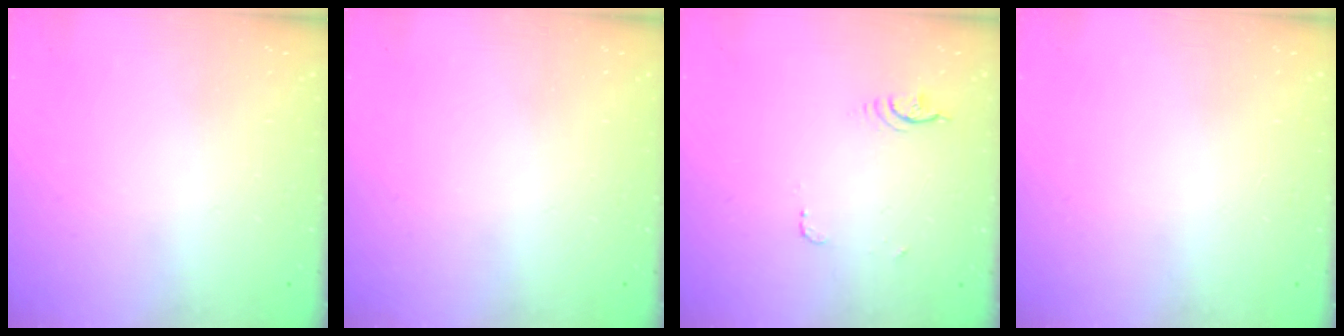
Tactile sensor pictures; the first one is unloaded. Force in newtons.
{"total": 0.0}
{"total": 4.4, "press": 4.1, "slide": 1.6}
{"total": 0.0}